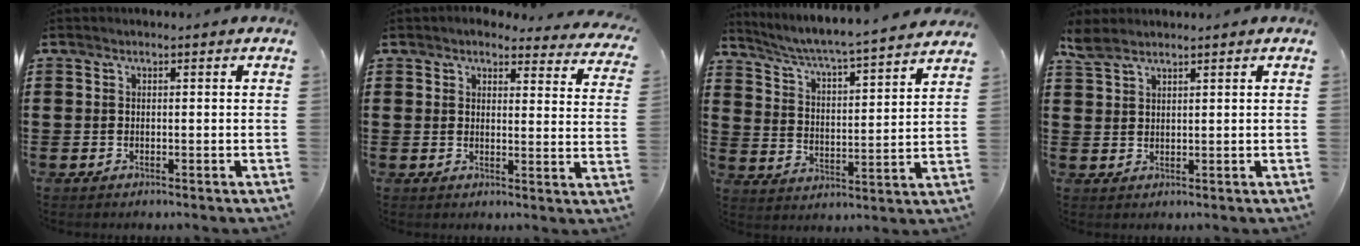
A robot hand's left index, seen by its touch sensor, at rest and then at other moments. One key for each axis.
{"total": 3.7, "fx": 3.4, "fy": 0.9, "fz": 1.0, "tx": -0.018, "ty": -0.020, "tz": 0.057}
{"total": 4.5, "fx": 4.3, "fy": -0.8, "fz": 1.2, "tx": -0.046, "ty": -0.037, "tz": 0.065}
{"total": 3.2, "fx": 2.7, "fy": 1.2, "fz": 1.4, "tx": -0.034, "ty": 0.003, "tz": 0.051}